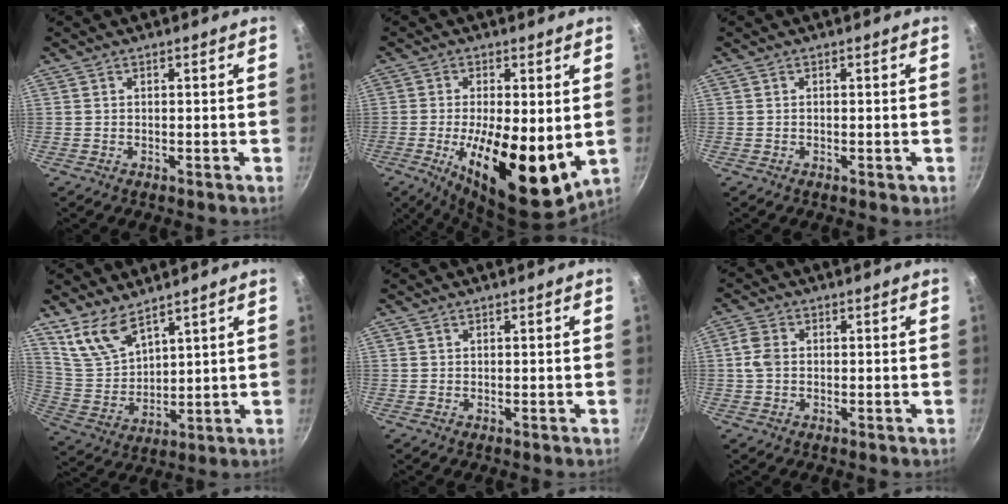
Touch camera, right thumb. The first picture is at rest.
{"total": 17.3, "force": [-2.1, 7.0, 15.7], "torque": [-0.236, -0.015, -0.024]}
{"total": 0.8, "force": [-0.3, 0.5, 0.6], "torque": [-0.006, 0.001, -0.004]}
{"total": 9.0, "force": [6.9, 3.6, 4.5], "torque": [-0.078, -0.049, 0.156]}
{"total": 0.0}
{"total": 3.8, "force": [0.1, 2.7, 2.6], "torque": [-0.056, 0.008, -0.003]}